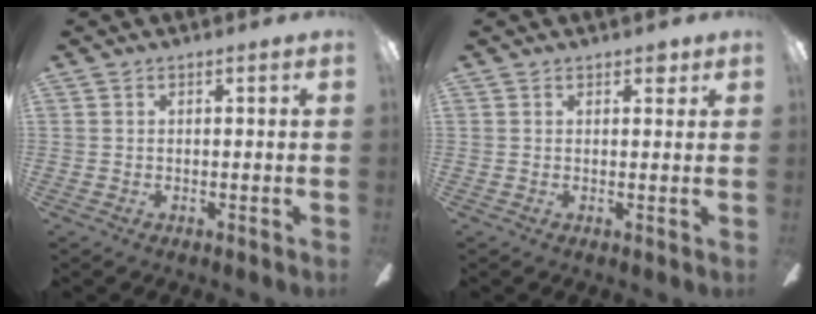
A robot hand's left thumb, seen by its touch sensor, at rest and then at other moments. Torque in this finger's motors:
{"motor_torque": [0.20, -0.14, 0.22, 0.22, 0.02]}